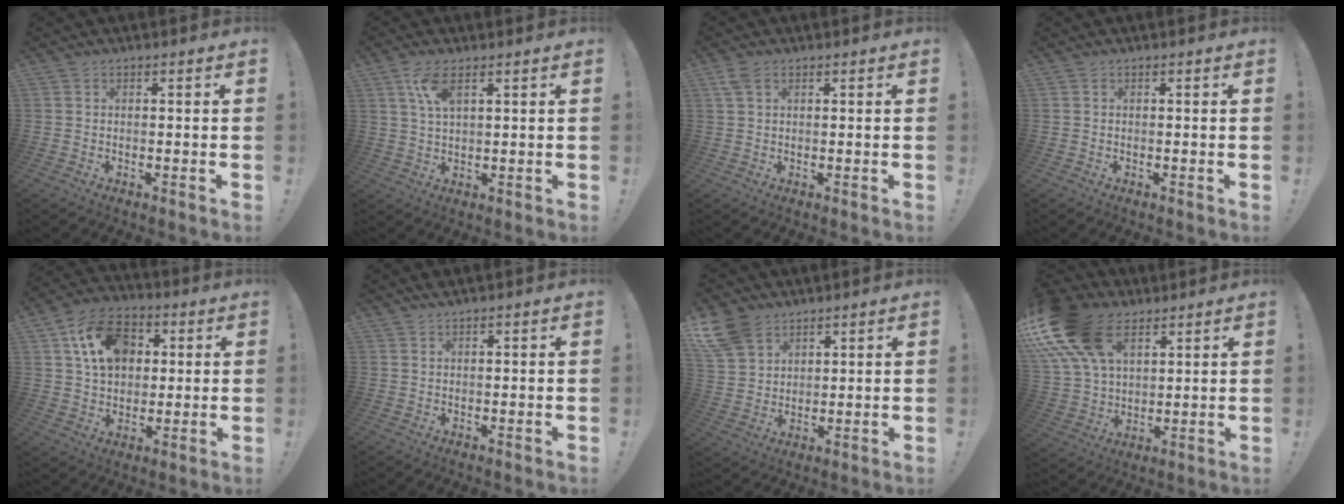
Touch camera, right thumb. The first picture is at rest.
{"total": 6.4, "force": [3.1, 2.3, 5.0], "torque": [-0.087, -0.007, 0.054]}
{"total": 3.9, "force": [1.9, 2.2, 2.6], "torque": [-0.060, 0.006, 0.039]}
{"total": 0.0}
{"total": 15.3, "force": [5.1, 11.4, 8.8], "torque": [-0.138, -0.001, 0.103]}
{"total": 0.8, "force": [0.7, 0.0, 0.3], "torque": [-0.008, 0.001, 0.013]}
{"total": 10.3, "force": [6.9, 6.5, 4.1], "torque": [-0.092, -0.033, 0.139]}
{"total": 20.5, "force": [10.7, 12.6, 12.2], "torque": [-0.231, -0.050, 0.196]}